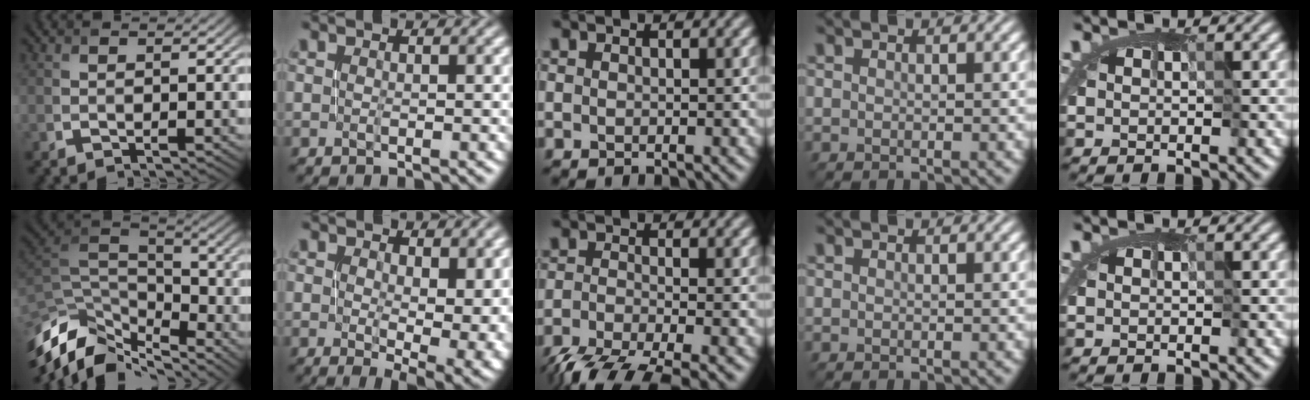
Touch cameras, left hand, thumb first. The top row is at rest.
{"thumb": {"total": 15.1, "force": [-8.6, 7.6, 9.8], "torque": [-0.262, -0.024, -0.141]}, "index": {"total": 8.3, "force": [0.4, 4.5, 7.0], "torque": [-0.090, -0.007, 0.014]}, "middle": {"total": 6.5, "force": [-4.8, 1.5, 4.2], "torque": [-0.079, -0.017, -0.092]}}